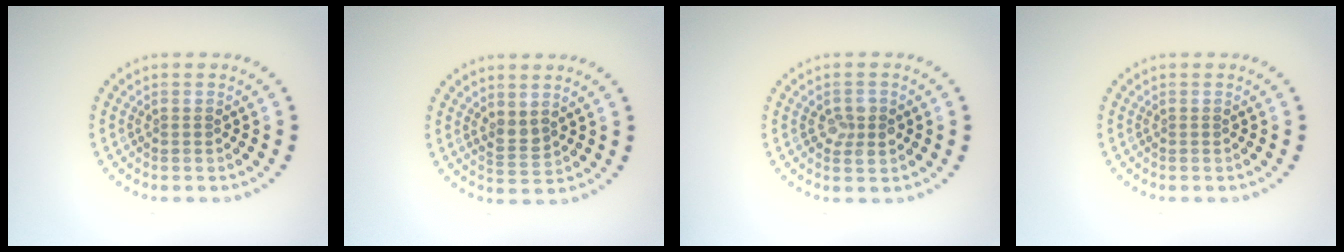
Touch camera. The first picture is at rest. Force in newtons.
{"total": 1.6, "press": 1.4, "slide": 0.8}
{"total": 2.1, "press": 2.1, "slide": 0.2}
{"total": 0.0}